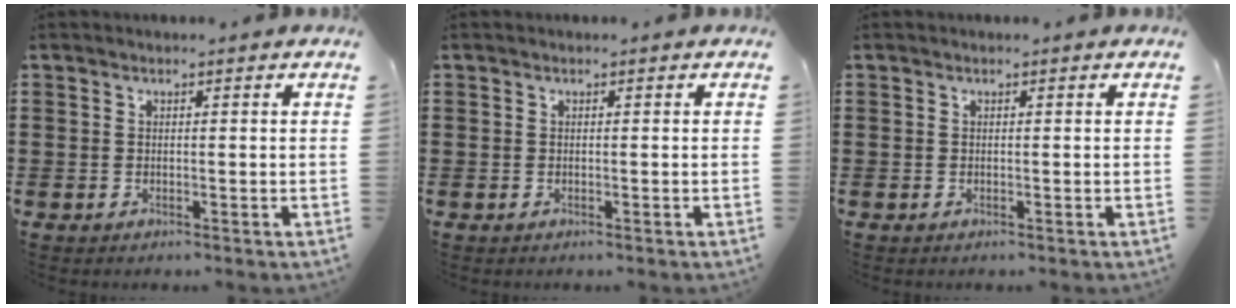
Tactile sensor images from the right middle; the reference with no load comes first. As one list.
[{"total": 0.0}, {"total": 0.0}]